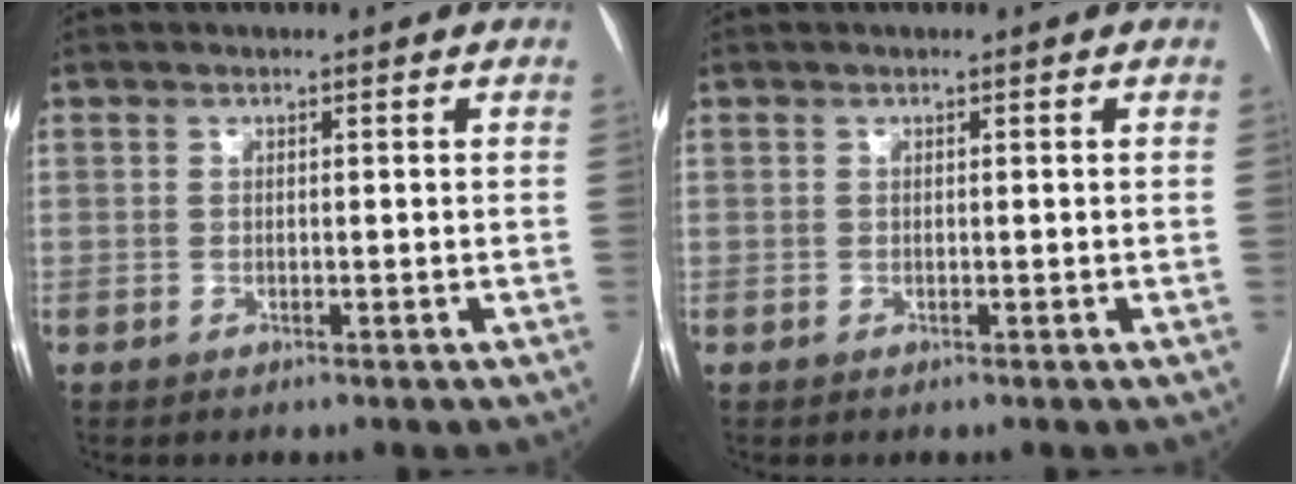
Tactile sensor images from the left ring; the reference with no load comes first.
{"total": 0.0}